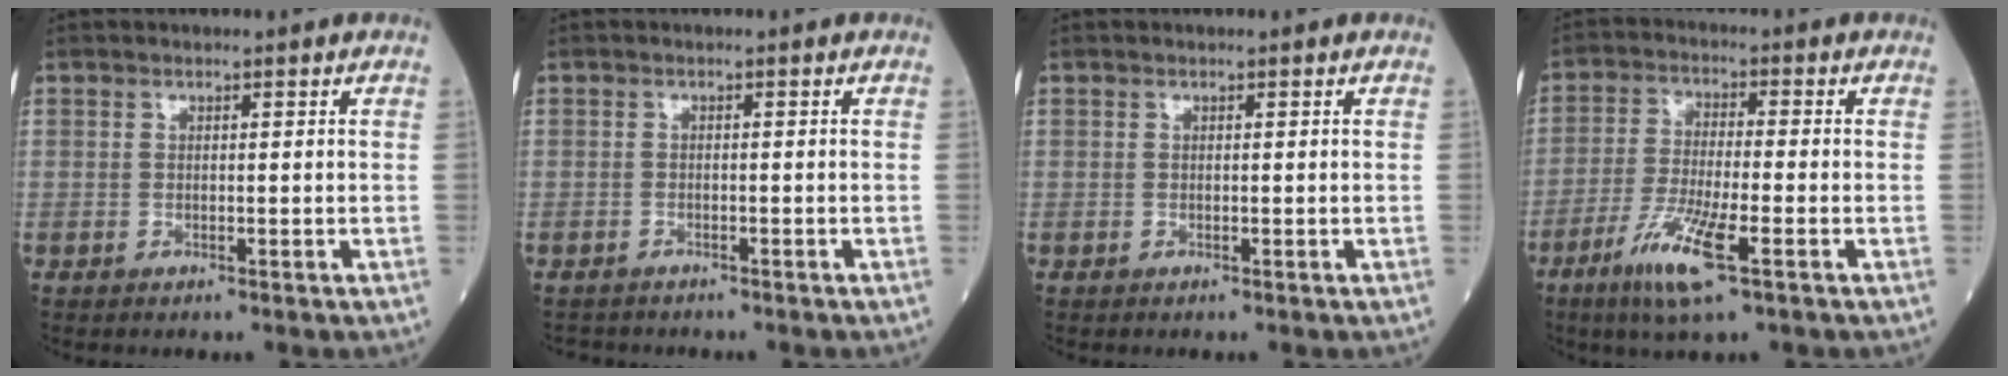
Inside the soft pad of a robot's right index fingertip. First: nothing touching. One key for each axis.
{"total": 2.1, "fx": -1.9, "fy": 0.7, "fz": -0.1, "tx": -0.002, "ty": -0.003, "tz": -0.031}
{"total": 0.0}
{"total": 9.2, "fx": -4.8, "fy": 0.7, "fz": 7.8, "tx": -0.160, "ty": -0.021, "tz": -0.089}